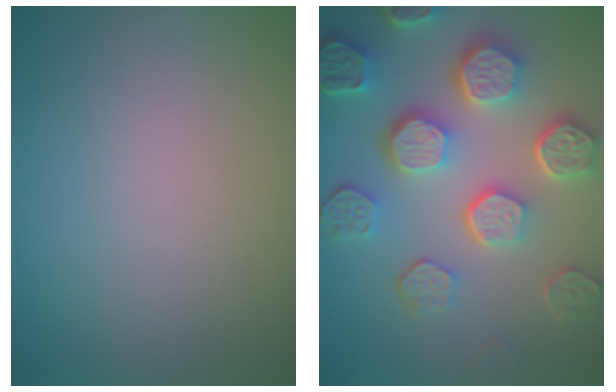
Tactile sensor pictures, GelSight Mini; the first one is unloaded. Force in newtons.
{"total": 8.6, "press": 6.2, "slide": 5.9}